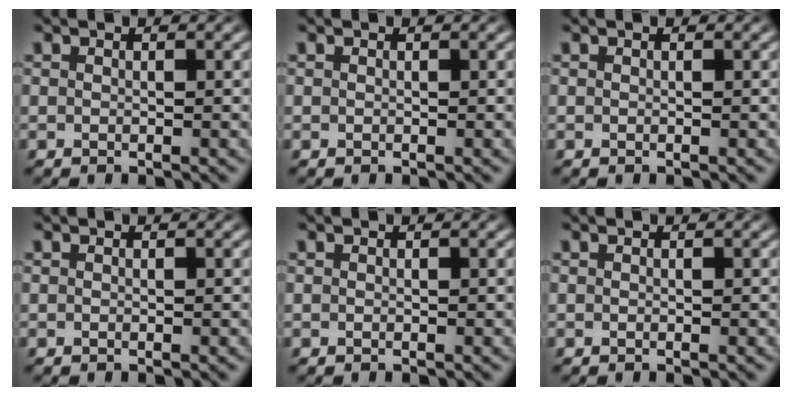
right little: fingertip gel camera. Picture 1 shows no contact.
{"total": 0.0}
{"total": 0.0}
{"total": 0.0}
{"total": 0.0}
{"total": 0.0}